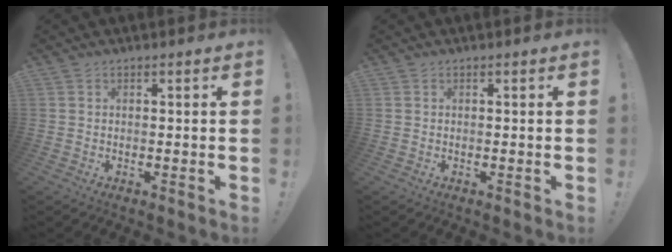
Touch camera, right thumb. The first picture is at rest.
{"total": 0.0}